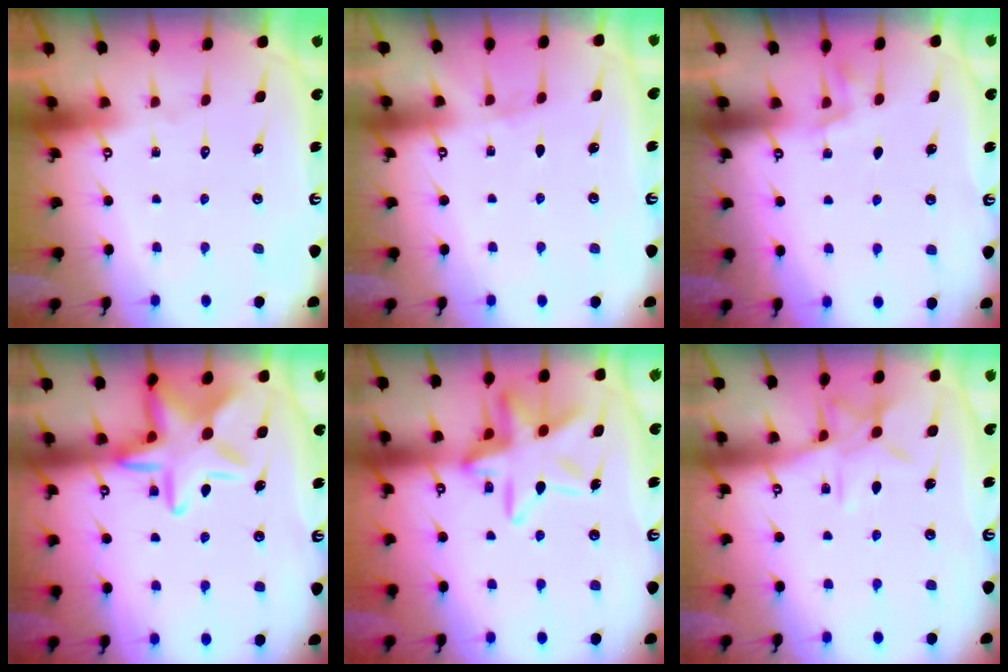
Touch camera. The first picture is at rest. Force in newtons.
{"total": 3.6, "press": 3.6, "slide": 0.4}
{"total": 2.5, "press": 1.7, "slide": 1.7}
{"total": 14.9, "press": 14.9, "slide": 0.6}
{"total": 15.9, "press": 15.9, "slide": 1.3}
{"total": 8.1, "press": 8.1, "slide": 0.2}